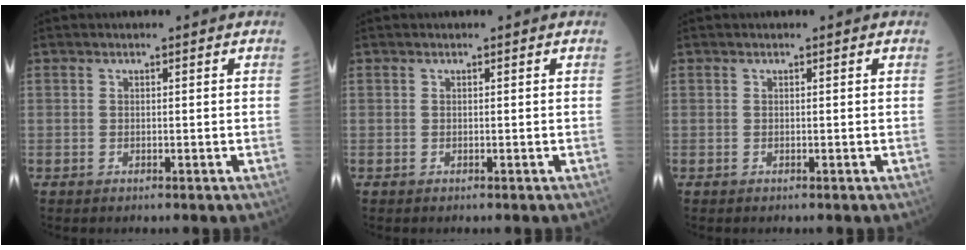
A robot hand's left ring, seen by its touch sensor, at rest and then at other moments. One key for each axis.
{"total": 0.0}
{"total": 0.0}